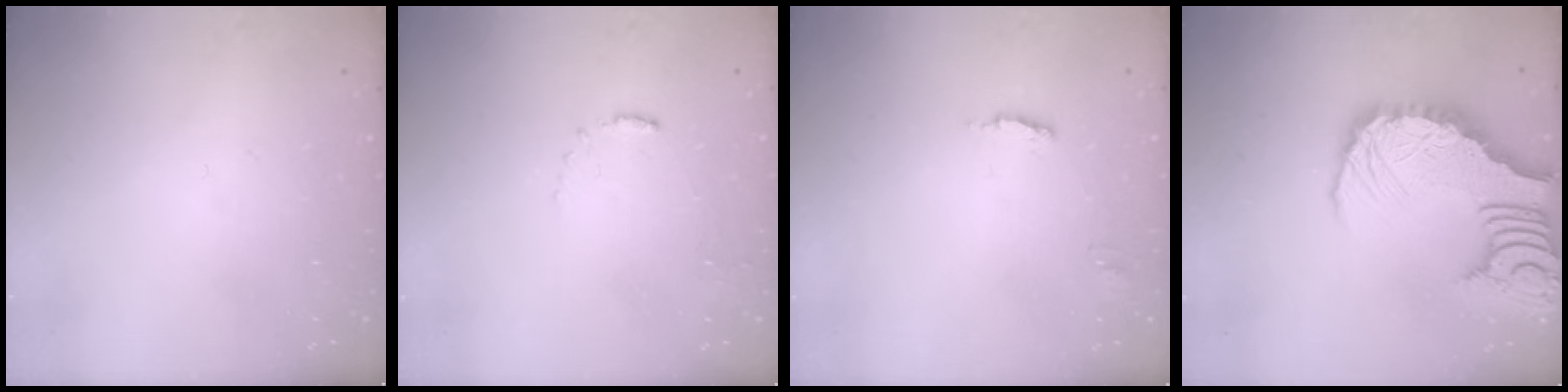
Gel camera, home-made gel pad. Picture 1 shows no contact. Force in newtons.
{"total": 3.6, "press": 3.6, "slide": 0.4}
{"total": 2.9, "press": 2.9, "slide": 0.3}
{"total": 17.5, "press": 17.3, "slide": 1.9}